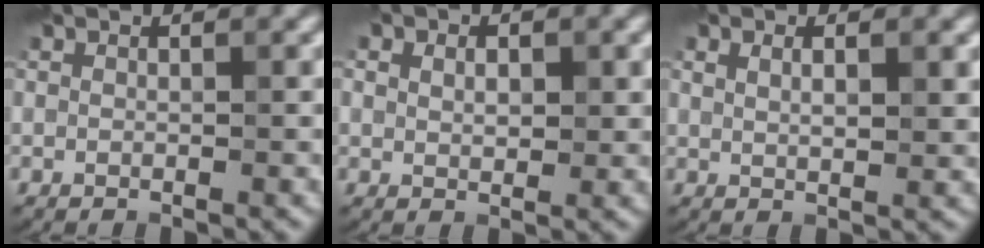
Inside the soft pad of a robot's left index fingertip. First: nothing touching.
{"total": 3.4, "force": [1.3, 2.2, 2.2], "torque": [-0.028, 0.011, 0.008]}
{"total": 2.3, "force": [0.9, 0.9, 1.9], "torque": [-0.033, -0.003, 0.019]}